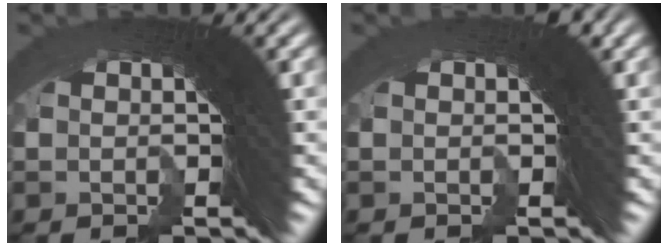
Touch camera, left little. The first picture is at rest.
{"total": 1.0, "force": [-0.1, 0.6, 0.8], "torque": [-0.005, 0.002, -0.003]}